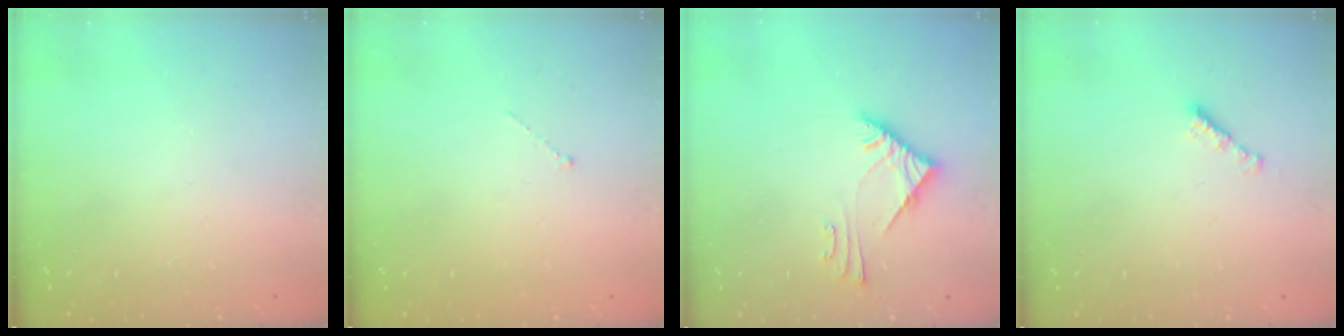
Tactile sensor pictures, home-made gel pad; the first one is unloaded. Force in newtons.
{"total": 0.0}
{"total": 6.0, "press": 6.0, "slide": 0.7}
{"total": 2.3, "press": 2.2, "slide": 0.4}